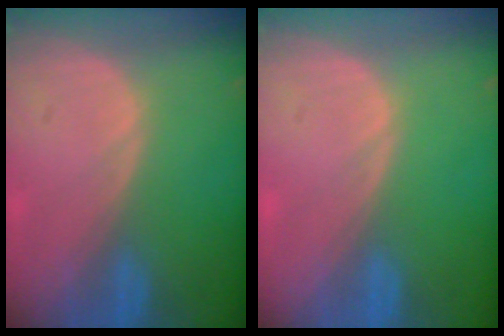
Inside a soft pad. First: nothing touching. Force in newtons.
{"total": 0.0}